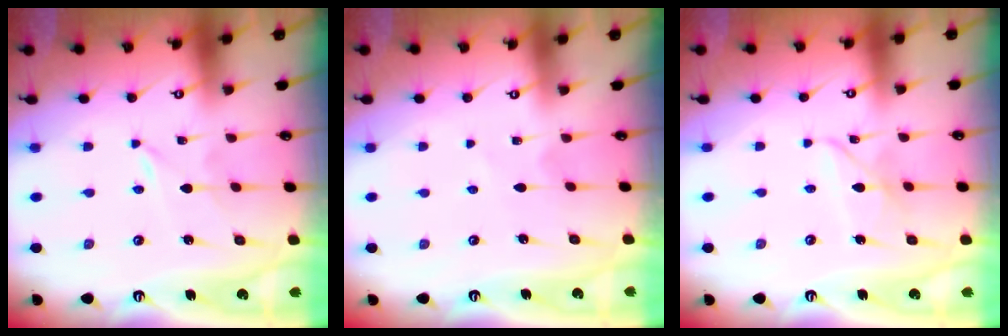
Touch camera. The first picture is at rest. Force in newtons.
{"total": 2.3, "press": 2.3, "slide": 0.3}
{"total": 6.1, "press": 6.1, "slide": 0.5}